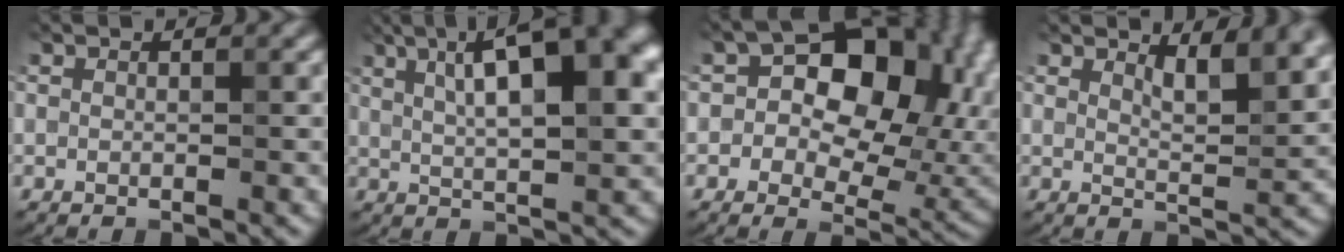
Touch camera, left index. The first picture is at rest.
{"total": 11.2, "force": [3.2, 3.2, 10.2], "torque": [-0.145, 0.027, 0.065]}
{"total": 13.4, "force": [1.4, 9.1, 9.8], "torque": [-0.094, 0.019, 0.040]}
{"total": 2.9, "force": [2.1, 0.2, 1.9], "torque": [-0.037, 0.001, 0.060]}